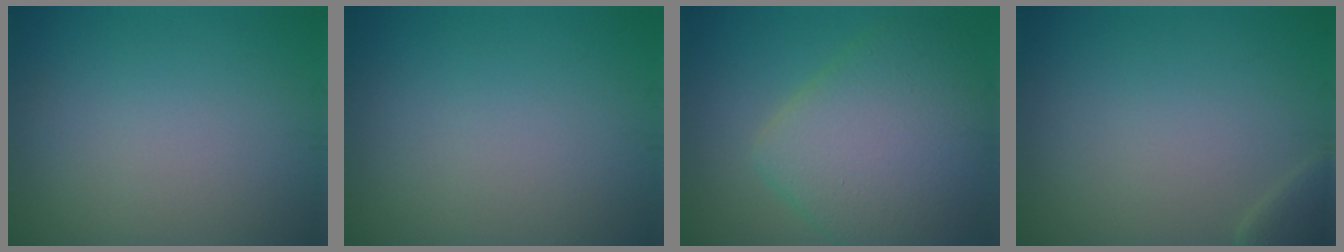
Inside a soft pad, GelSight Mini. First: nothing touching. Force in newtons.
{"total": 0.0}
{"total": 9.3, "press": 9.3, "slide": 0.3}
{"total": 1.9, "press": 1.9, "slide": 0.2}